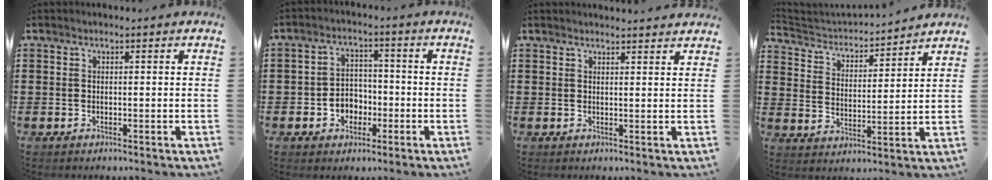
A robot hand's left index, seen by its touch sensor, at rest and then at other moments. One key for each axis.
{"total": 4.4, "fx": -2.0, "fy": 3.6, "fz": 1.7, "tx": -0.031, "ty": 0.005, "tz": -0.044}
{"total": 1.6, "fx": 1.6, "fy": 0.0, "fz": 0.2, "tx": -0.007, "ty": 0.000, "tz": 0.031}
{"total": 3.0, "fx": 2.9, "fy": 0.4, "fz": 0.3, "tx": -0.027, "ty": -0.027, "tz": 0.043}